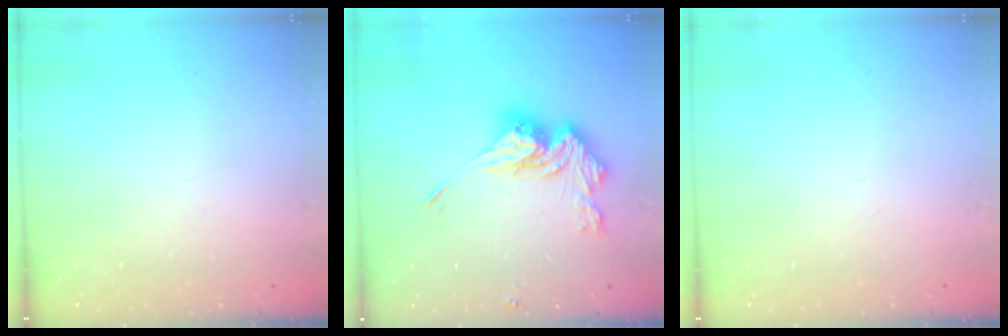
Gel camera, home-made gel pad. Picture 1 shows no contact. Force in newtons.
{"total": 15.3, "press": 15.2, "slide": 0.3}
{"total": 0.0}